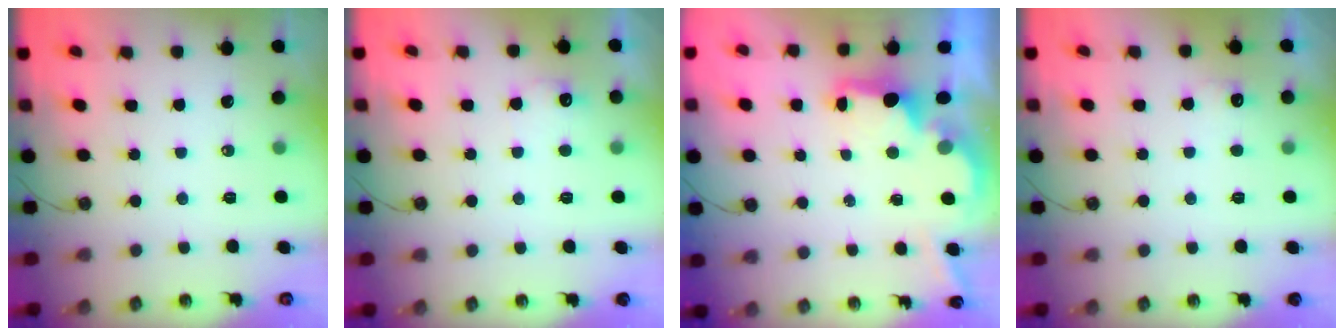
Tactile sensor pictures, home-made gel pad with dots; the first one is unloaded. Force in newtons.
{"total": 5.8, "press": 5.7, "slide": 1.1}
{"total": 3.2, "press": 3.1, "slide": 0.5}
{"total": 5.4, "press": 5.3, "slide": 1.3}